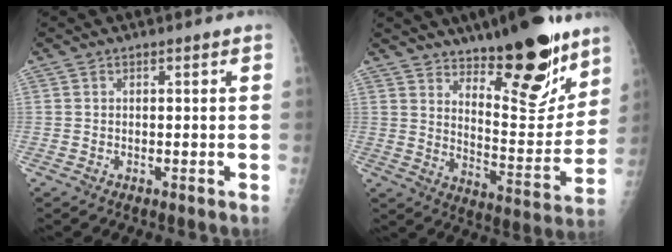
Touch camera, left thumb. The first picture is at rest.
{"total": 19.1, "force": [12.7, 6.8, 12.5], "torque": [-0.128, -0.101, 0.198]}